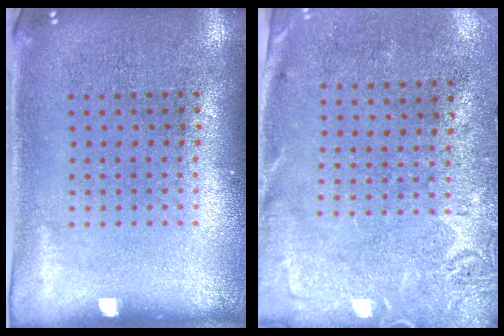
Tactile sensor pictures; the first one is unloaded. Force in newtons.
{"total": 2.7, "press": 2.2, "slide": 1.7}